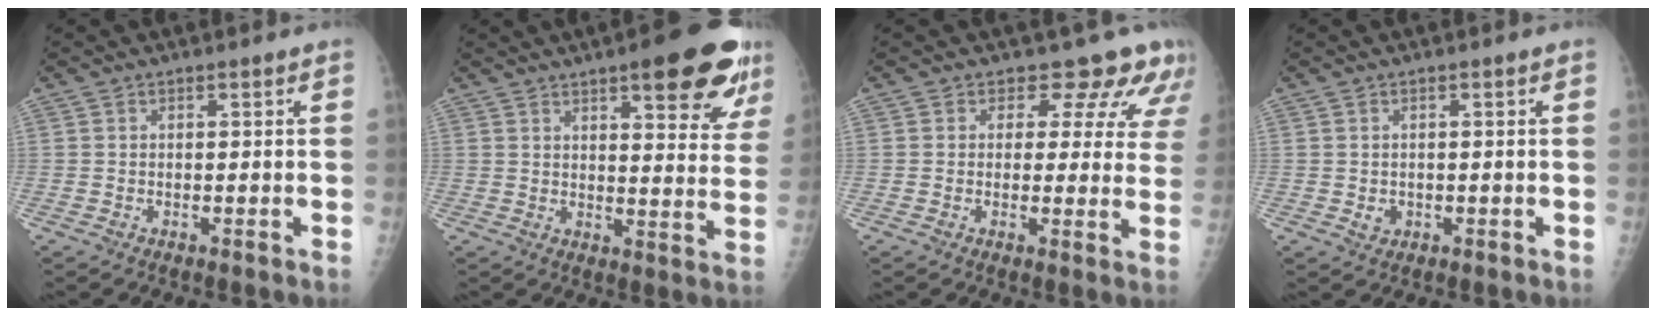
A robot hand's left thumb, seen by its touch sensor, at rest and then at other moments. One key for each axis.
{"total": 17.6, "fx": 10.1, "fy": 5.1, "fz": 13.5, "tx": -0.137, "ty": -0.042, "tz": 0.124}
{"total": 10.3, "fx": 8.2, "fy": 5.6, "fz": 2.7, "tx": 0.025, "ty": -0.034, "tz": 0.066}
{"total": 1.8, "fx": -0.2, "fy": 1.6, "fz": 0.7, "tx": -0.005, "ty": 0.001, "tz": 0.003}